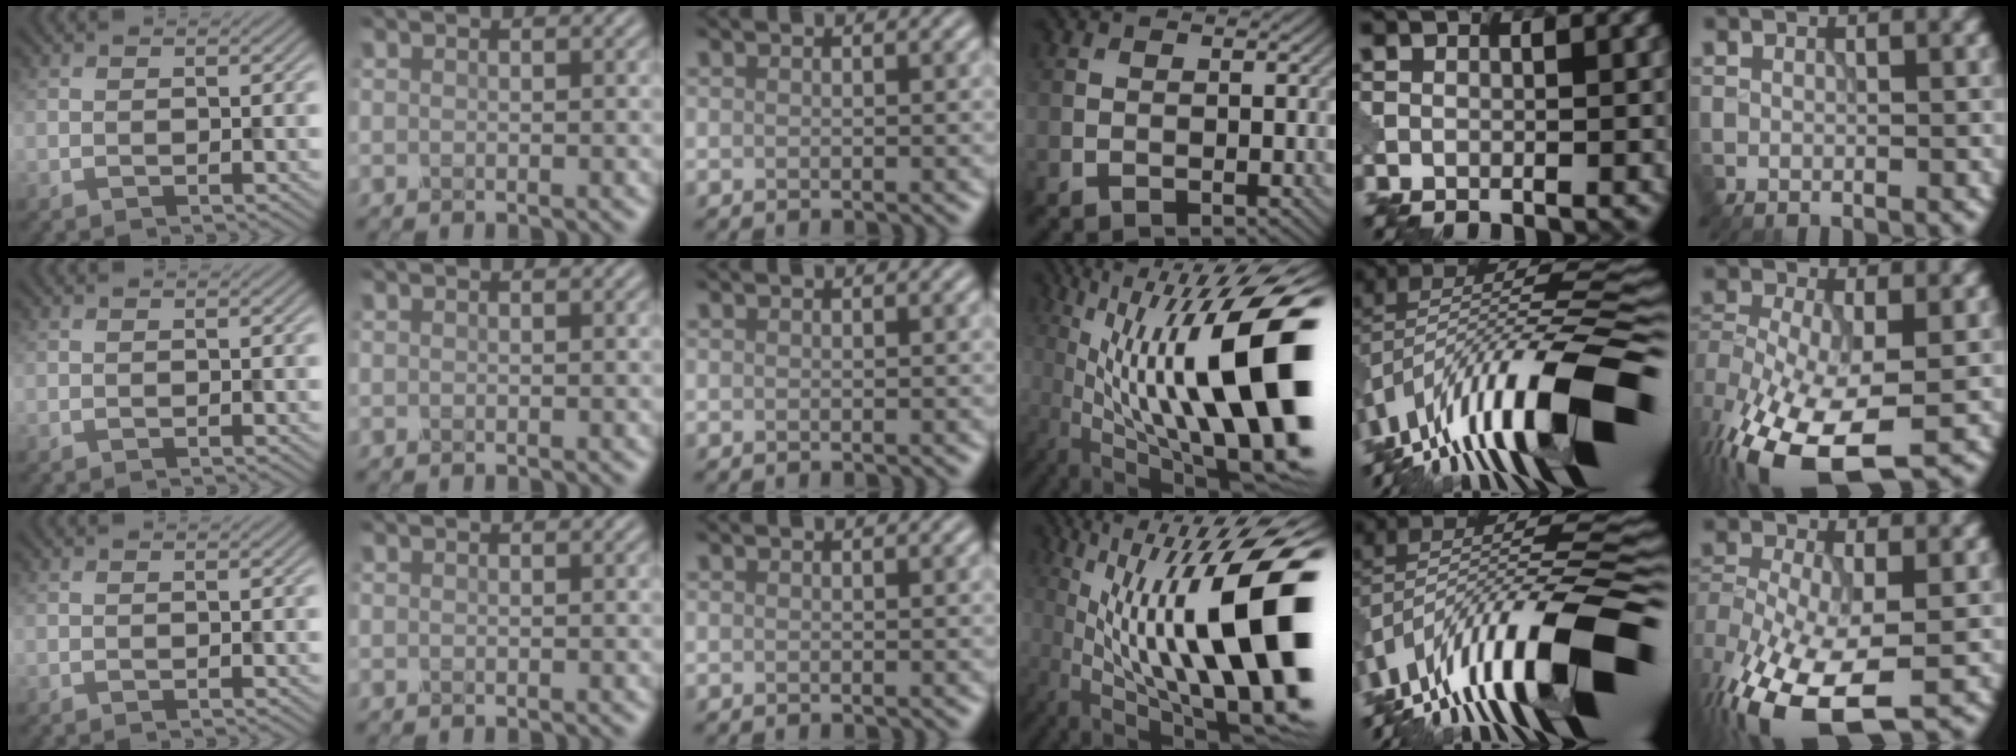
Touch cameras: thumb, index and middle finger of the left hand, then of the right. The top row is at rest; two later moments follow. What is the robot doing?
{"motion": "shake", "object": "plastic piggy bank"}